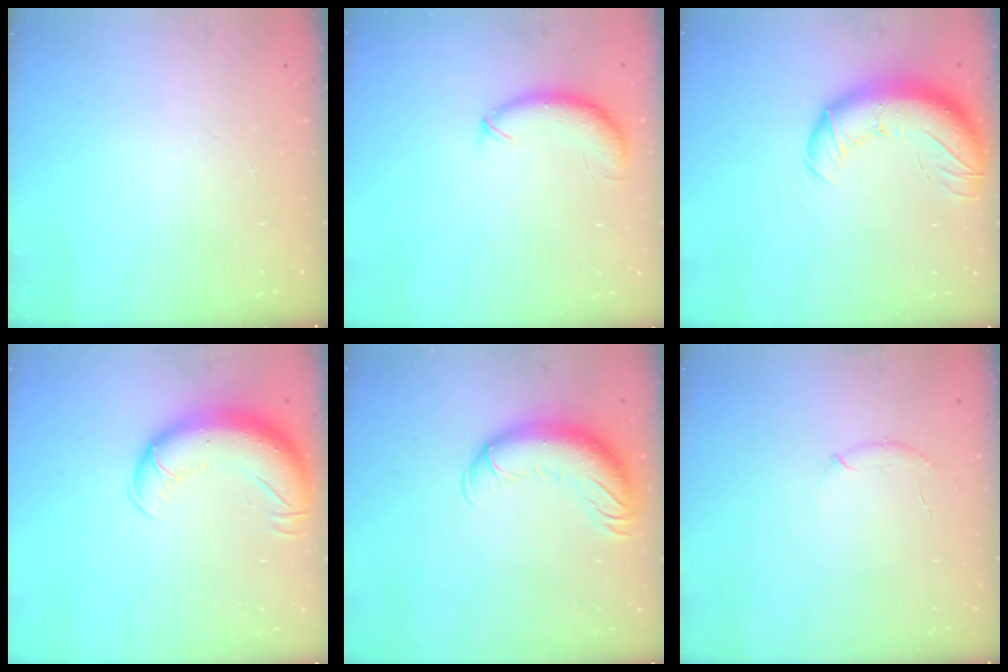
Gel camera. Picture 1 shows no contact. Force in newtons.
{"total": 8.7, "press": 8.6, "slide": 1.6}
{"total": 15.2, "press": 14.7, "slide": 3.6}
{"total": 15.0, "press": 14.6, "slide": 3.6}
{"total": 14.0, "press": 13.6, "slide": 3.3}
{"total": 6.1, "press": 5.9, "slide": 1.4}